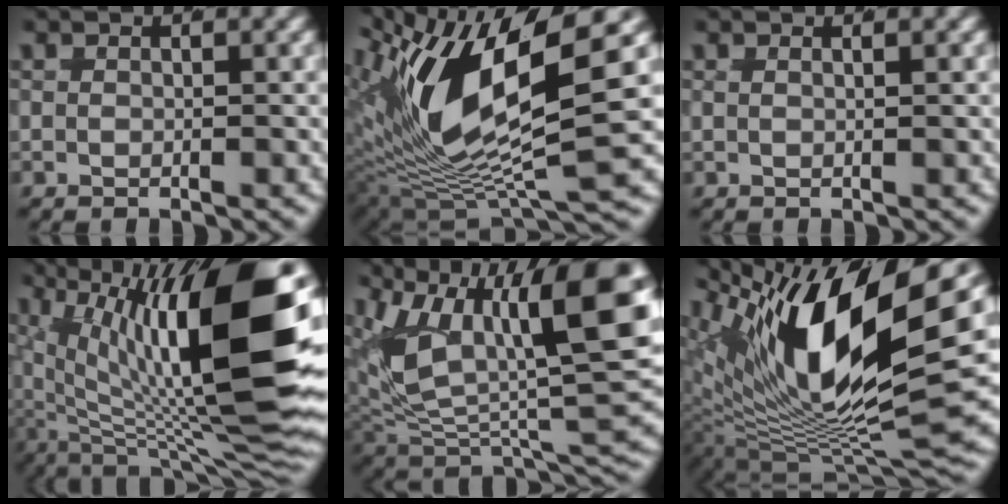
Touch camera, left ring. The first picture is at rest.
{"total": 15.2, "force": [2.1, 7.9, 12.8], "torque": [-0.238, 0.003, 0.026]}
{"total": 0.5, "force": [0.3, -0.1, 0.4], "torque": [-0.004, -0.001, 0.006]}
{"total": 16.9, "force": [1.3, 6.1, 15.7], "torque": [-0.205, -0.002, 0.025]}
{"total": 14.0, "force": [0.8, 7.0, 12.1], "torque": [-0.191, -0.017, 0.015]}
{"total": 18.4, "force": [3.3, 8.9, 15.8], "torque": [-0.250, 0.016, 0.040]}